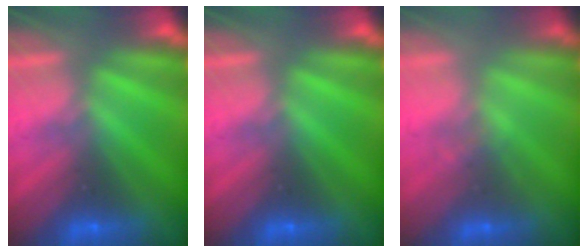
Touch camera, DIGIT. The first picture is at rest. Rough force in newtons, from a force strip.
{"total": 0.0}
{"total": 2.2}